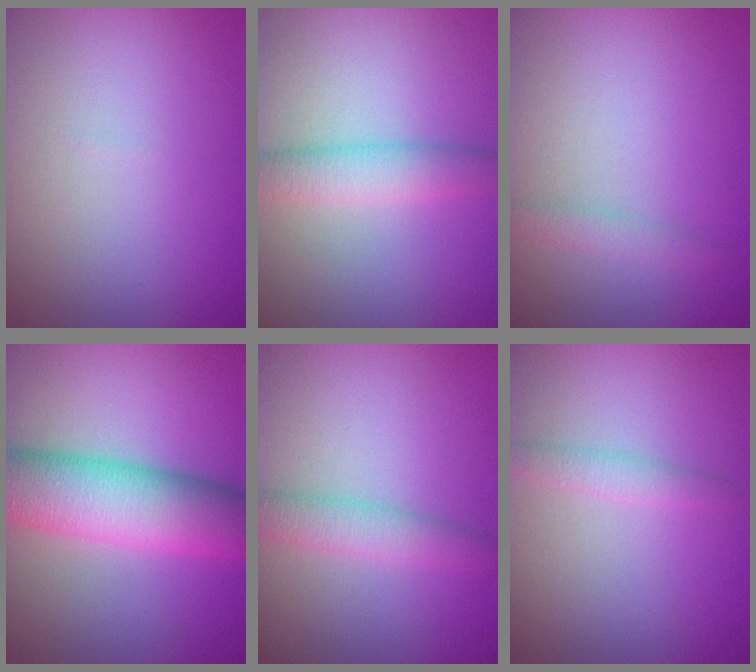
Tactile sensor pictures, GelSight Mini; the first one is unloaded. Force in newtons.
{"total": 3.2, "press": 3.2, "slide": 0.2}
{"total": 1.2, "press": 1.2, "slide": 0.1}
{"total": 9.0, "press": 9.0, "slide": 0.3}
{"total": 2.7, "press": 2.7, "slide": 0.0}
{"total": 1.5, "press": 1.5, "slide": 0.0}